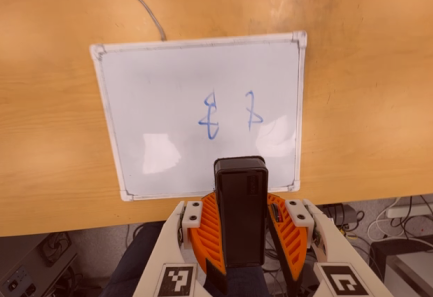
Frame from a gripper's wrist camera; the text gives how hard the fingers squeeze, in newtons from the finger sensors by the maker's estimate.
{"total": 6.8, "left": 7.7, "right": 6.0}